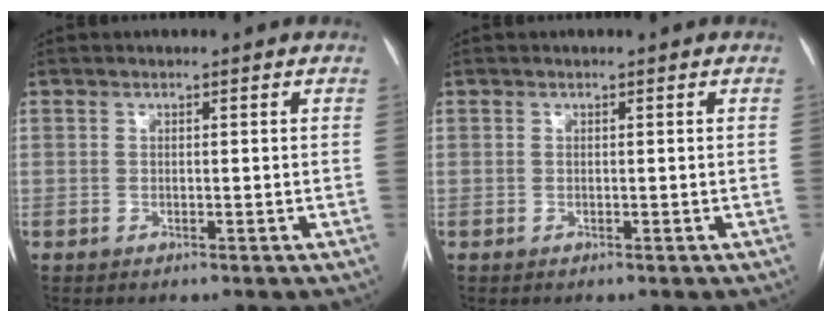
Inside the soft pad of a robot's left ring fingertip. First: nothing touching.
{"total": 0.0}